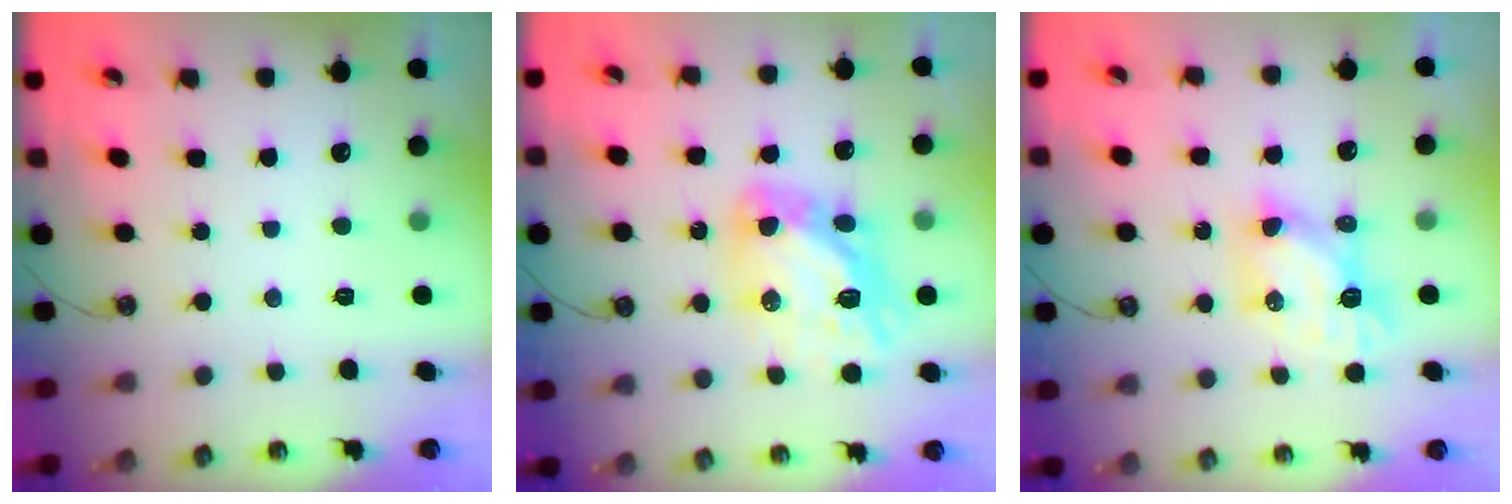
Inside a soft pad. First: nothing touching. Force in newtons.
{"total": 15.2, "press": 15.1, "slide": 1.6}
{"total": 6.7, "press": 6.7, "slide": 0.2}